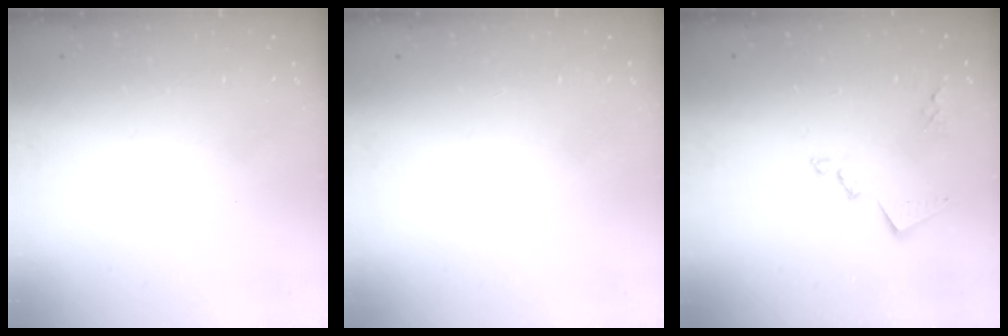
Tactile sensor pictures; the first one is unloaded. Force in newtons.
{"total": 1.1, "press": 1.0, "slide": 0.1}
{"total": 11.4, "press": 11.4, "slide": 0.6}